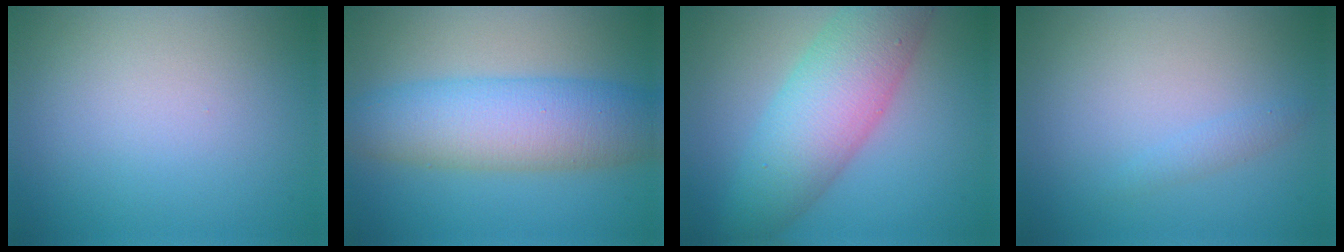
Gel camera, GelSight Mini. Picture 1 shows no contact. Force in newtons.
{"total": 7.9, "press": 7.9, "slide": 0.1}
{"total": 8.3, "press": 8.2, "slide": 0.2}
{"total": 1.0, "press": 1.0, "slide": 0.0}